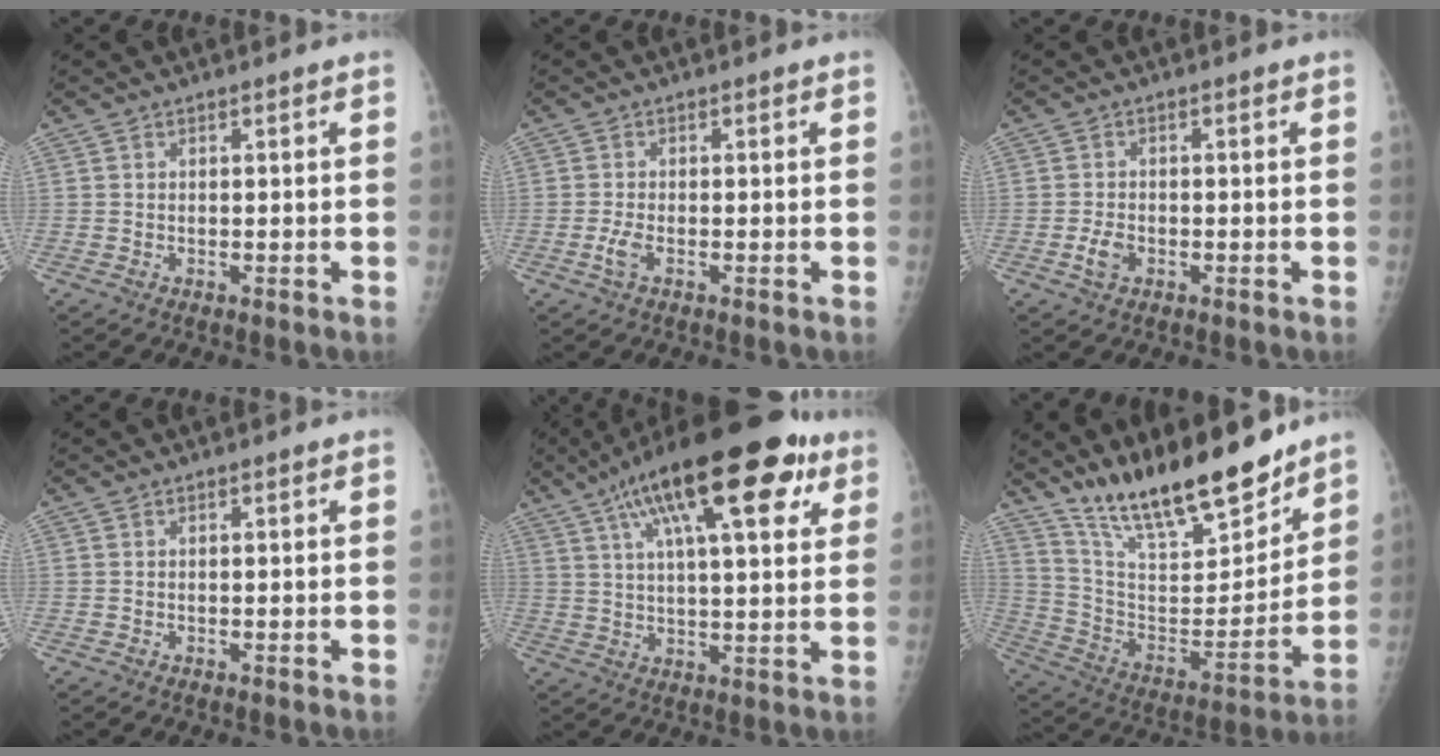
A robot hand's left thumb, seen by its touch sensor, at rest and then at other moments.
{"total": 2.2, "force": [-0.8, 0.9, 1.9], "torque": [-0.044, -0.001, -0.017]}
{"total": 2.9, "force": [-1.1, 1.8, 1.9], "torque": [-0.036, 0.004, -0.020]}
{"total": 0.0}
{"total": 23.5, "force": [11.5, 7.9, 18.9], "torque": [-0.283, 0.005, 0.176]}
{"total": 21.7, "force": [17.5, 5.8, 11.5], "torque": [-0.157, -0.098, 0.308]}